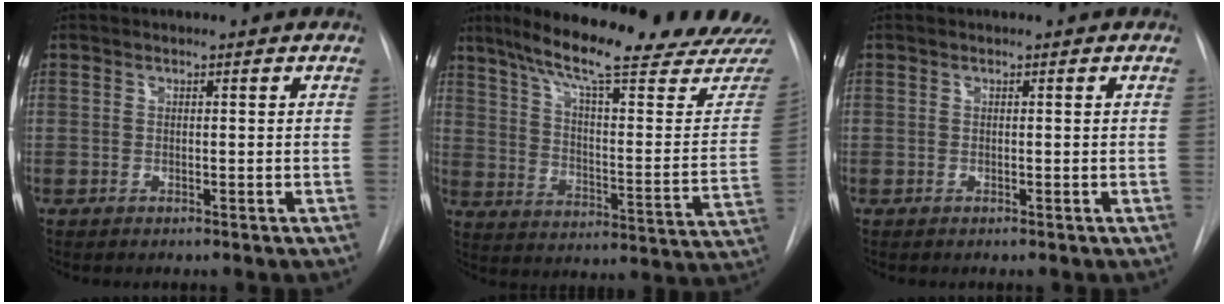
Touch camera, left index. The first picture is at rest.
{"total": 28.3, "force": [24.2, 2.3, 14.6], "torque": [-0.220, -0.077, 0.315]}
{"total": 0.0}